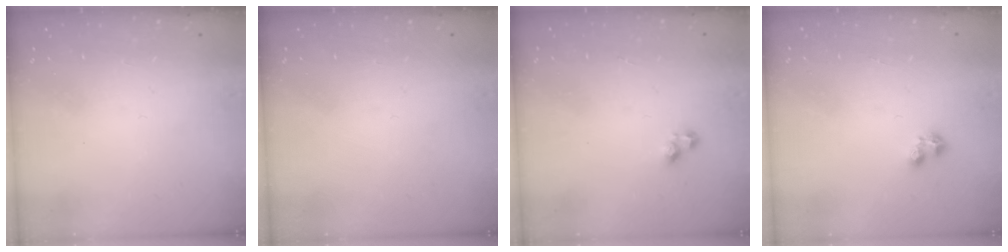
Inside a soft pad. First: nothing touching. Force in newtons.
{"total": 0.0}
{"total": 2.4, "press": 2.3, "slide": 0.6}
{"total": 3.1, "press": 3.1, "slide": 0.6}